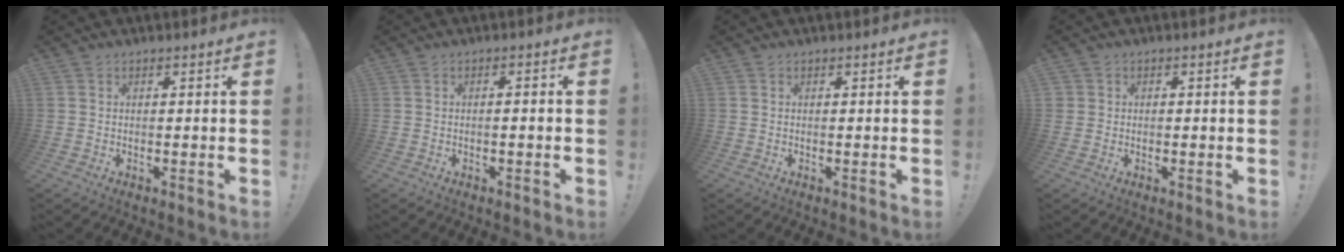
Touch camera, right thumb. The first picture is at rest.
{"total": 1.6, "force": [-1.0, -0.2, 1.3], "torque": [-0.027, 0.005, -0.018]}
{"total": 0.0}
{"total": 1.1, "force": [-0.2, 1.1, 0.3], "torque": [-0.011, 0.005, -0.002]}